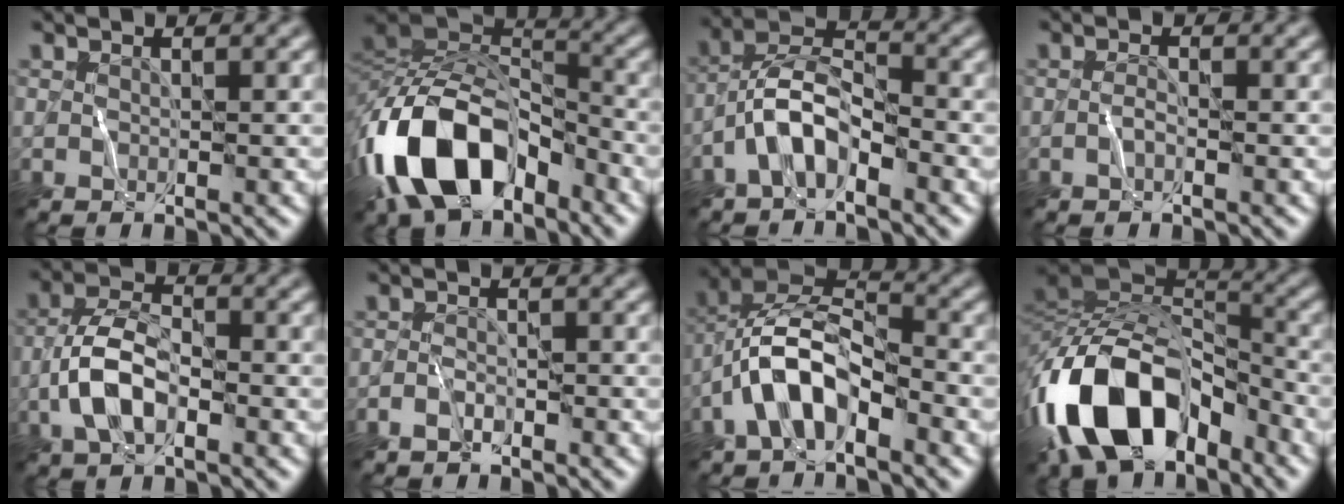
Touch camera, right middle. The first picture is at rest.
{"total": 13.0, "force": [-6.3, 7.3, 8.7], "torque": [-0.167, 0.002, -0.126]}
{"total": 4.8, "force": [-2.8, 1.9, 3.4], "torque": [-0.063, 0.018, -0.061]}
{"total": 0.7, "force": [-0.4, 0.0, 0.6], "torque": [-0.015, 0.004, -0.010]}
{"total": 5.1, "force": [-1.8, 2.5, 4.1], "torque": [-0.082, 0.009, -0.043]}
{"total": 1.2, "force": [-1.1, 0.4, 0.5], "torque": [-0.009, 0.006, -0.024]}
{"total": 7.2, "force": [-3.4, 3.4, 5.4], "torque": [-0.105, 0.013, -0.071]}
{"total": 14.2, "force": [-6.2, 8.3, 9.8], "torque": [-0.188, 0.012, -0.121]}